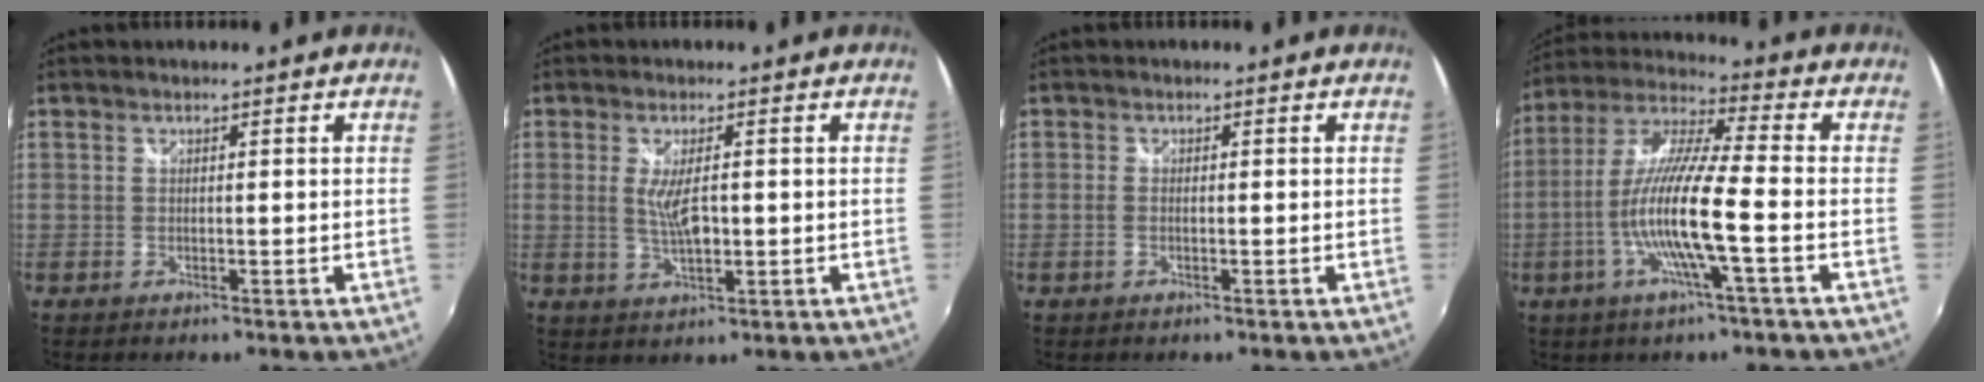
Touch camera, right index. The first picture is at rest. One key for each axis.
{"total": 4.9, "fx": 0.1, "fy": 1.3, "fz": 4.7, "tx": -0.089, "ty": -0.007, "tz": 0.006}
{"total": 0.8, "fx": -0.2, "fy": 0.4, "fz": 0.6, "tx": -0.016, "ty": -0.001, "tz": -0.007}
{"total": 13.7, "fx": -3.9, "fy": 0.3, "fz": 13.1, "tx": -0.252, "ty": -0.004, "tz": -0.078}